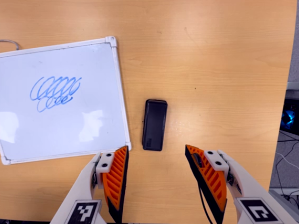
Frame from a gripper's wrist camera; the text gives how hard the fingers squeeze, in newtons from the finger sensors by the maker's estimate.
{"total": 0.0}